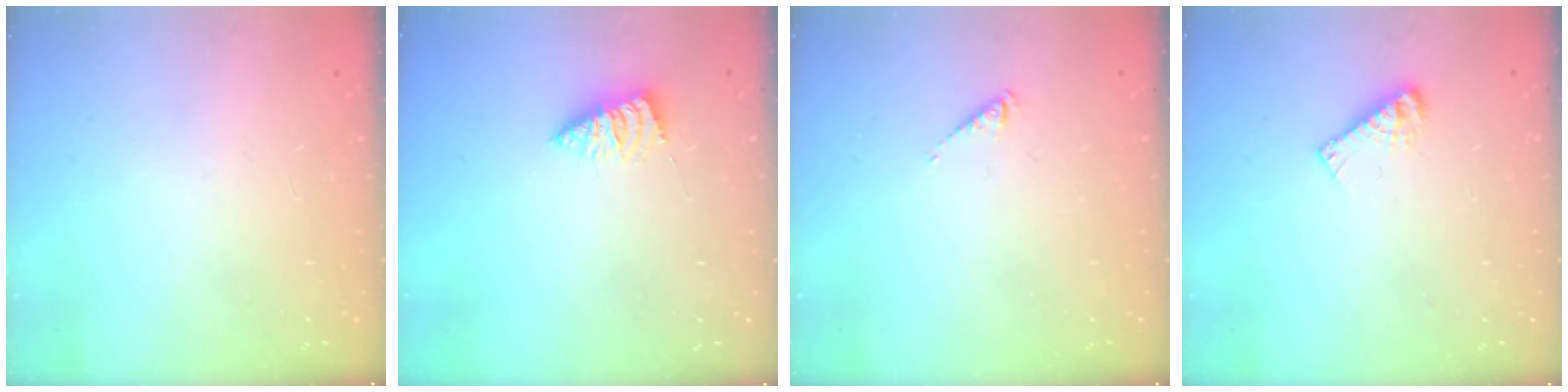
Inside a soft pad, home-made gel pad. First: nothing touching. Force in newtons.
{"total": 2.3, "press": 2.3, "slide": 0.4}
{"total": 0.7, "press": 0.7, "slide": 0.0}
{"total": 5.4, "press": 5.4, "slide": 0.5}